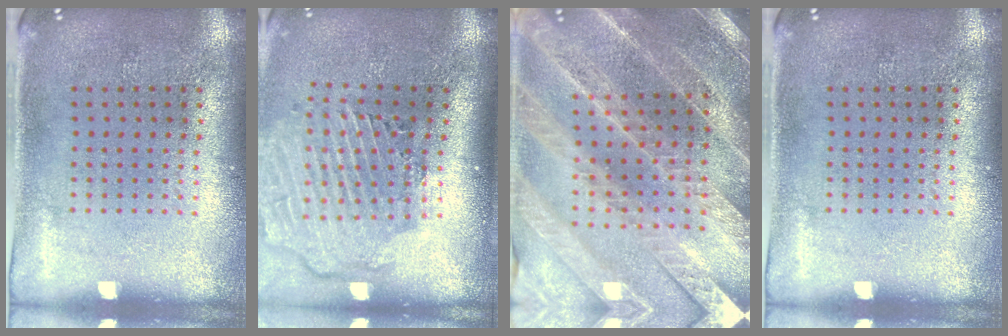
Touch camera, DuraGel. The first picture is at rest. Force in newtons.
{"total": 2.9, "press": 2.4, "slide": 1.7}
{"total": 3.1, "press": 3.0, "slide": 0.7}
{"total": 0.0}